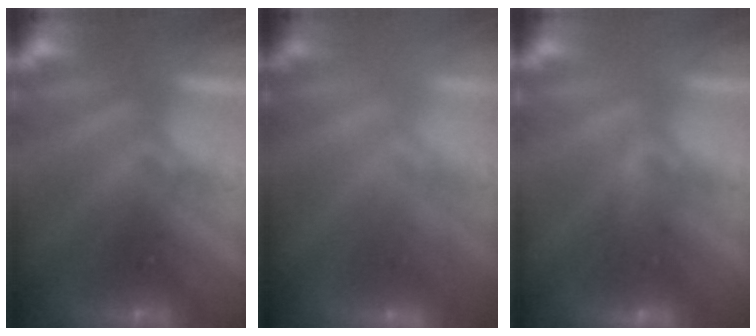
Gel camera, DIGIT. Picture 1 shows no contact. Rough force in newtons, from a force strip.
{"total": 2.8}
{"total": 4.7}